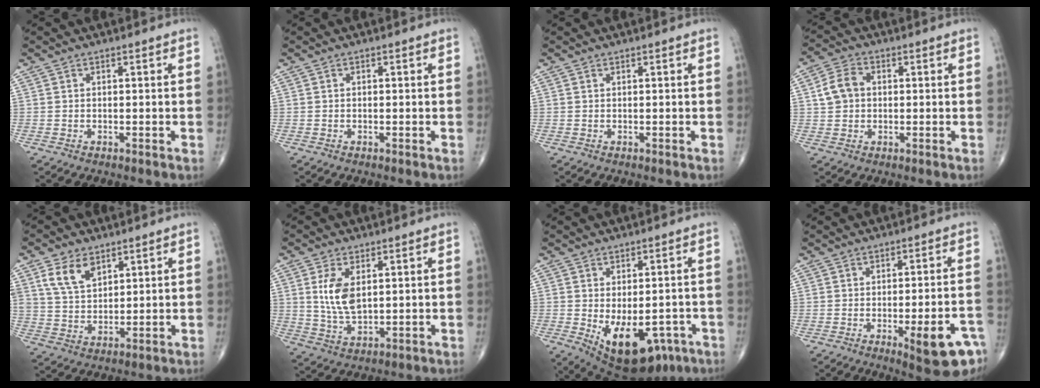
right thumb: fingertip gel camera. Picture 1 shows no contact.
{"total": 0.0}
{"total": 0.0}
{"total": 5.7, "force": [0.6, 4.5, 3.5], "torque": [-0.062, 0.013, 0.007]}
{"total": 7.9, "force": [4.2, 4.8, 4.6], "torque": [-0.072, -0.017, 0.086]}
{"total": 7.6, "force": [1.9, 4.0, 6.2], "torque": [-0.117, -0.013, 0.046]}
{"total": 15.1, "force": [-5.5, 8.5, 11.3], "torque": [-0.155, -0.001, -0.058]}
{"total": 11.7, "force": [-5.2, 3.1, 10.1], "torque": [-0.113, 0.015, -0.058]}